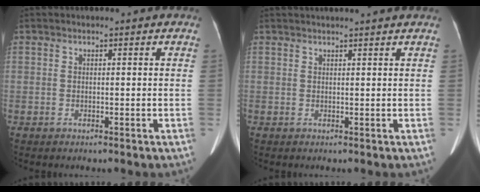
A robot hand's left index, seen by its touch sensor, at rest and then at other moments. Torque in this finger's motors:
{"motor_torque": [0.72, -1.42, 0.01, 0.06]}